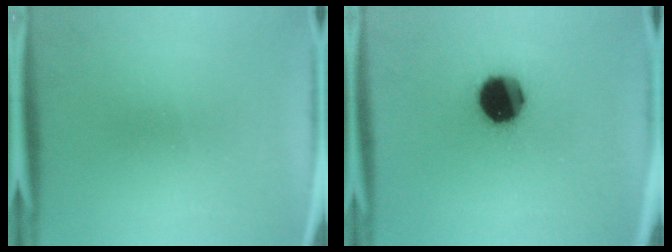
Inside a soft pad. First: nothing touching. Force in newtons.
{"total": 15.9}